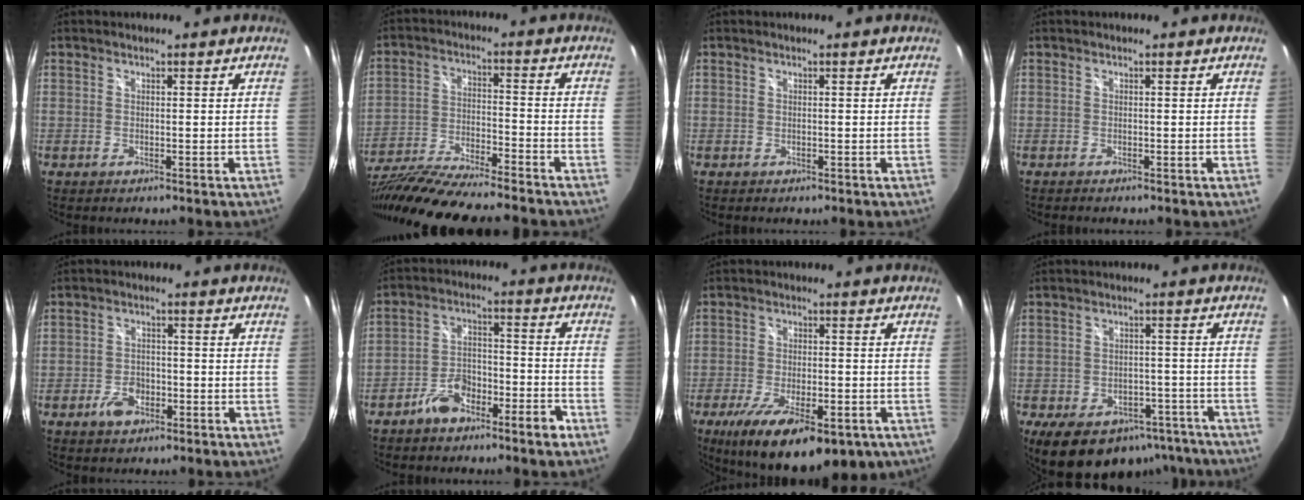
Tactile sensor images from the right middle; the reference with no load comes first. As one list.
[{"total": 21.6, "force": [-18.5, 2.4, 10.9], "torque": [-0.213, -0.052, -0.310]}, {"total": 0.0}, {"total": 0.6, "force": [-0.6, 0.1, 0.2], "torque": [-0.005, -0.005, -0.011]}, {"total": 4.6, "force": [-2.6, 2.9, 2.4], "torque": [-0.056, 0.006, -0.041]}, {"total": 8.4, "force": [-6.2, 3.2, 4.7], "torque": [-0.090, 0.025, -0.100]}, {"total": 19.1, "force": [-11.2, 7.2, 13.6], "torque": [-0.252, -0.048, -0.160]}, {"total": 17.8, "force": [-12.2, 10.1, 8.2], "torque": [-0.161, 0.006, -0.145]}]